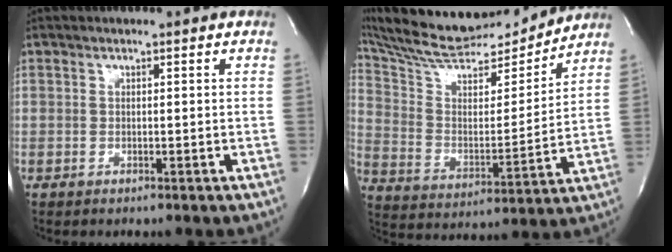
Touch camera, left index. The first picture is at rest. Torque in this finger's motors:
{"motor_torque": [0.89, -0.85, 0.29, 0.10]}